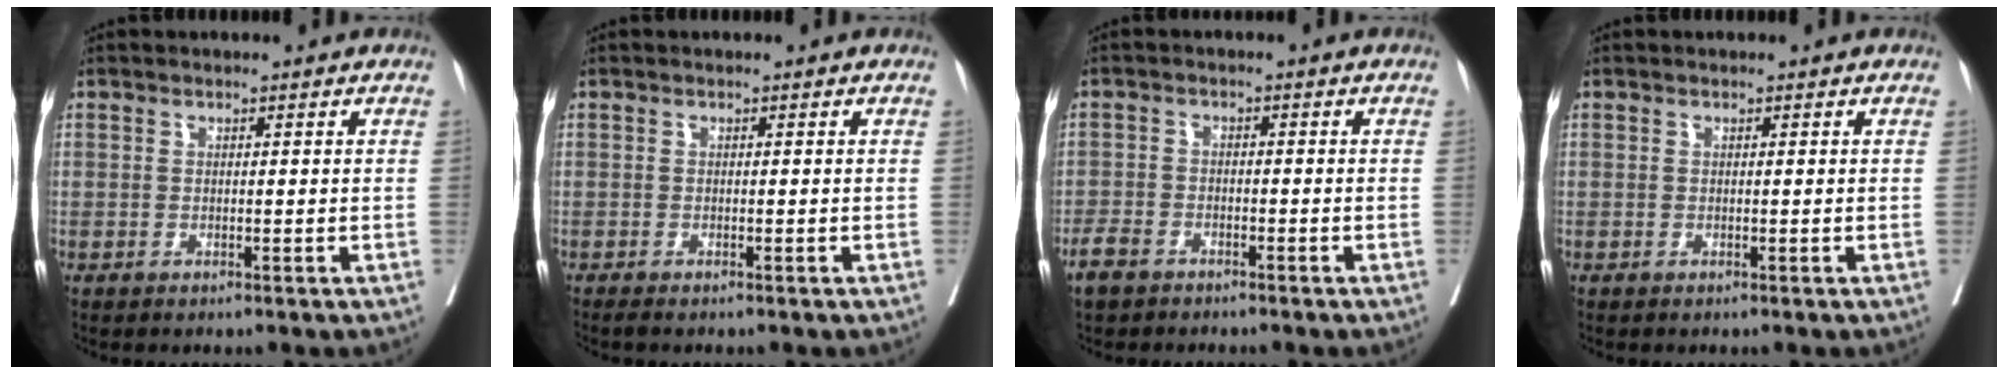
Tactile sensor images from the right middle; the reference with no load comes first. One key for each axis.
{"total": 0.7, "fx": -0.6, "fy": -0.1, "fz": 0.3, "tx": -0.011, "ty": -0.004, "tz": -0.011}
{"total": 3.7, "fx": -3.0, "fy": 1.8, "fz": 1.3, "tx": -0.034, "ty": -0.002, "tz": -0.054}
{"total": 0.0}